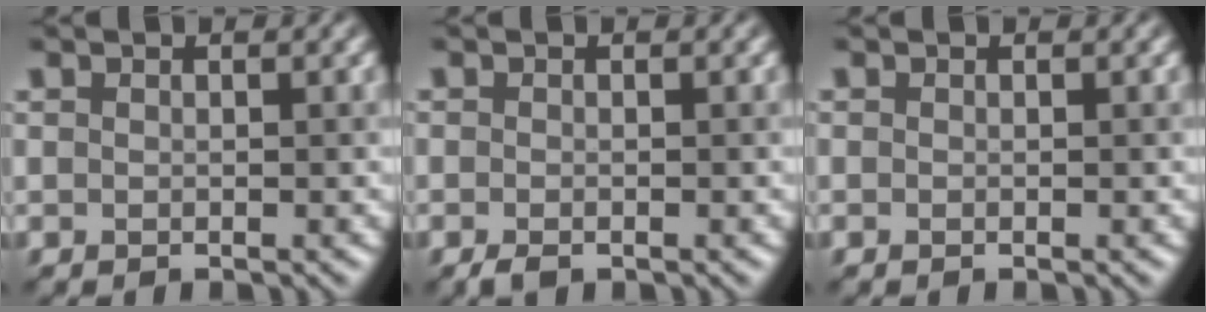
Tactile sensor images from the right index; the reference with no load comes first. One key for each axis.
{"total": 1.1, "fx": -0.8, "fy": 0.5, "fz": 0.7, "tx": -0.015, "ty": -0.001, "tz": -0.016}
{"total": 0.0}